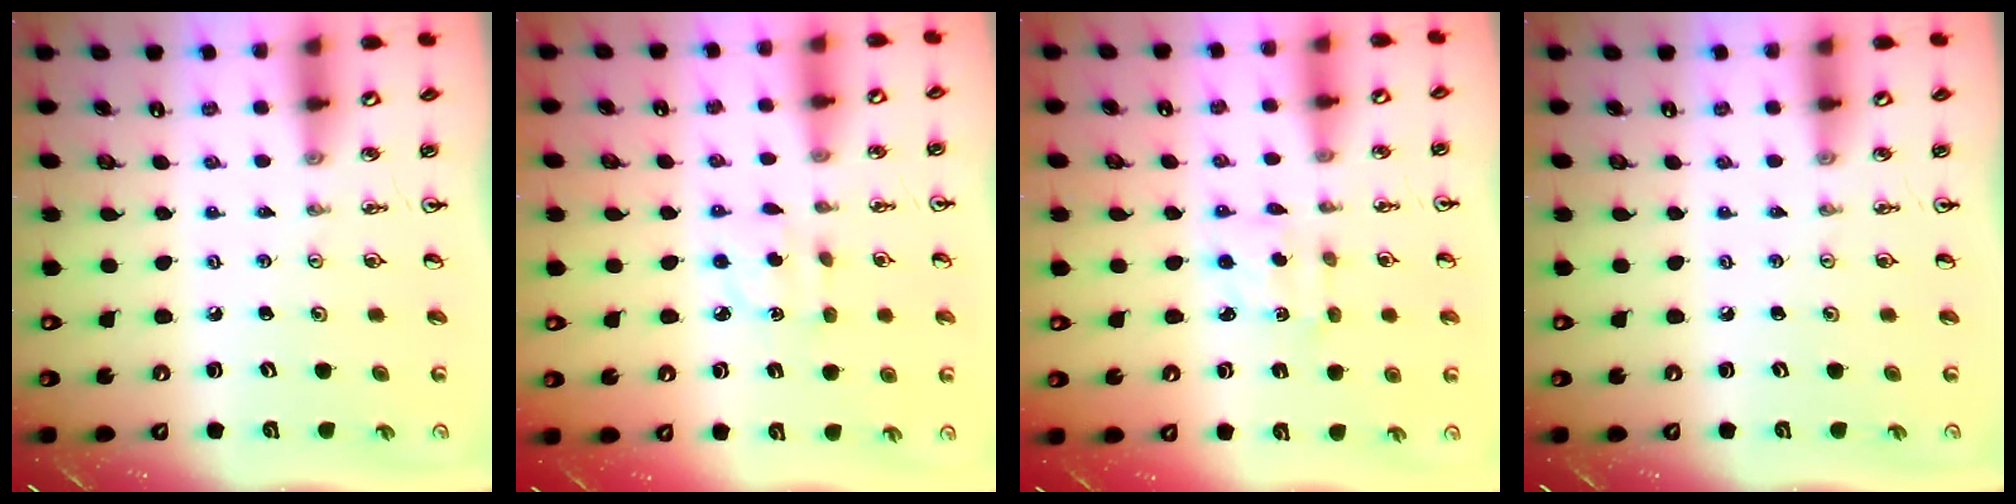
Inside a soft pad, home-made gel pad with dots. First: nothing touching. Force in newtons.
{"total": 3.7, "press": 3.7, "slide": 0.6}
{"total": 2.2, "press": 2.1, "slide": 0.6}
{"total": 0.0}